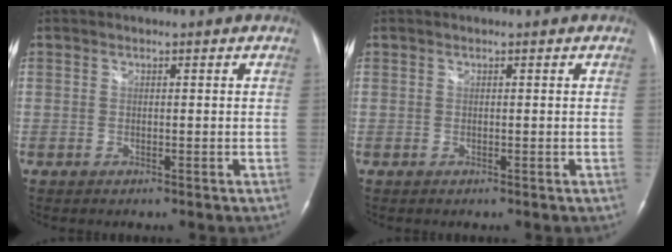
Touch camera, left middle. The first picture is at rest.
{"total": 0.0}